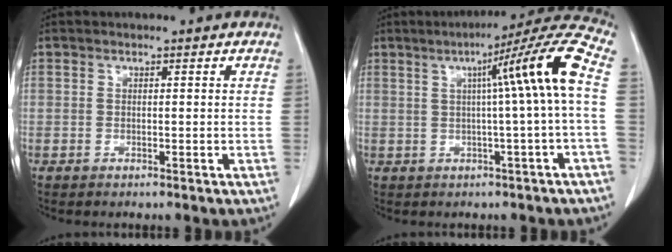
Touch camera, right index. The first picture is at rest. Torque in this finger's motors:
{"motor_torque": [1.17, 0.21, 0.39, 0.13]}